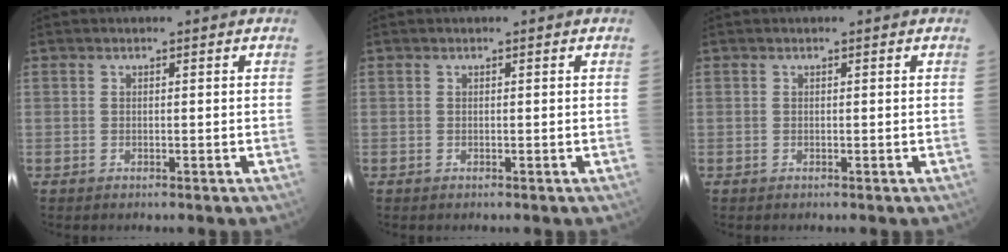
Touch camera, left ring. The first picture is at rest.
{"total": 0.0}
{"total": 0.0}